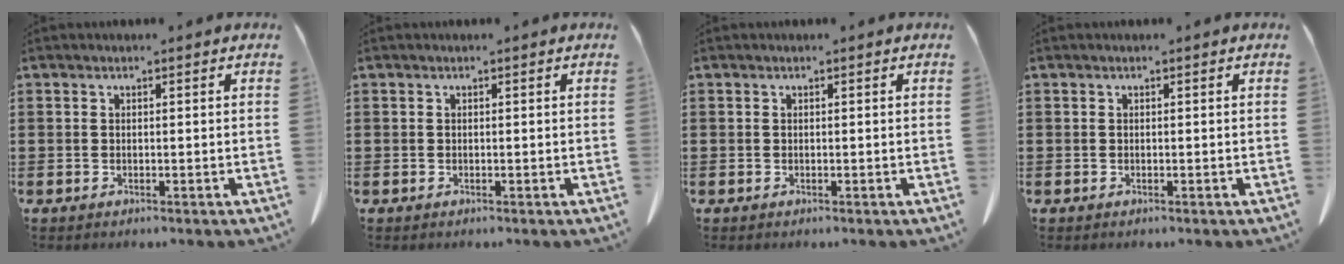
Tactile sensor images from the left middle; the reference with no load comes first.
{"total": 0.0}
{"total": 0.0}
{"total": 0.0}